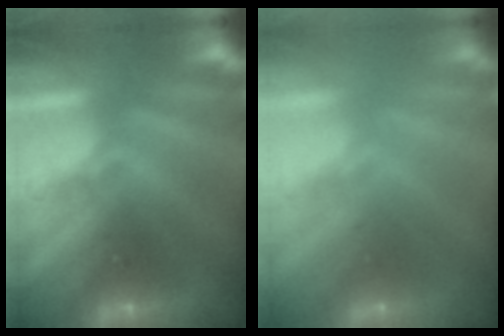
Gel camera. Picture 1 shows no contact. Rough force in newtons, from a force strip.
{"total": 2.8}